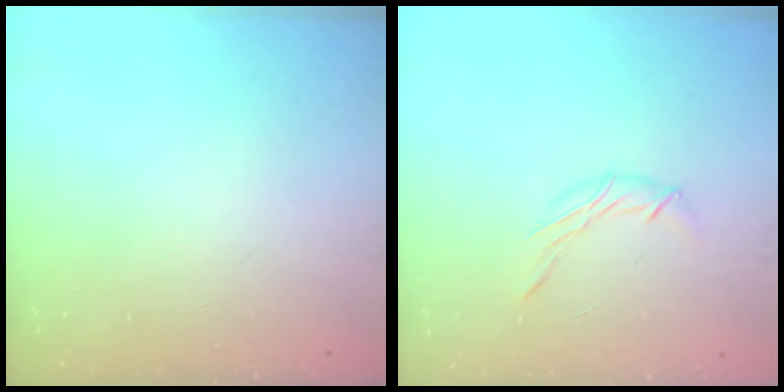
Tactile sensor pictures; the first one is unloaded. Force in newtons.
{"total": 6.3, "press": 6.2, "slide": 0.8}